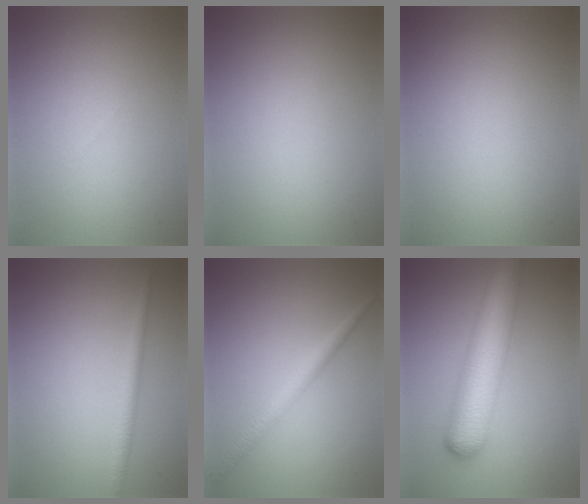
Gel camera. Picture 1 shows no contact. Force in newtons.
{"total": 0.0}
{"total": 0.0}
{"total": 1.9, "press": 1.9, "slide": 0.0}
{"total": 2.4, "press": 2.3, "slide": 0.2}
{"total": 8.7, "press": 8.7, "slide": 0.4}